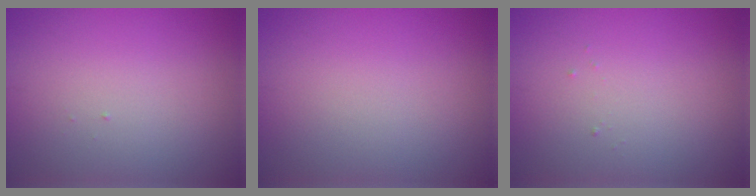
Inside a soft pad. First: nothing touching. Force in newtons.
{"total": 0.0}
{"total": 0.0}